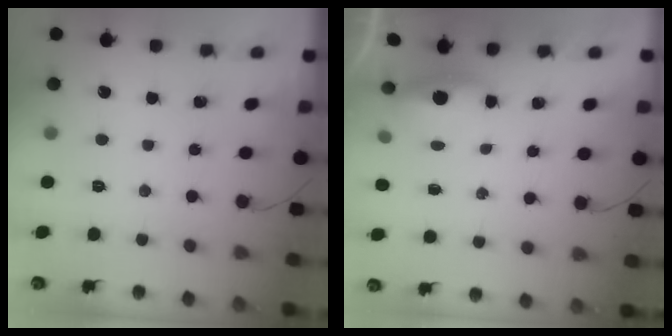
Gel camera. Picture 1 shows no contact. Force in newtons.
{"total": 3.5, "press": 3.3, "slide": 0.9}